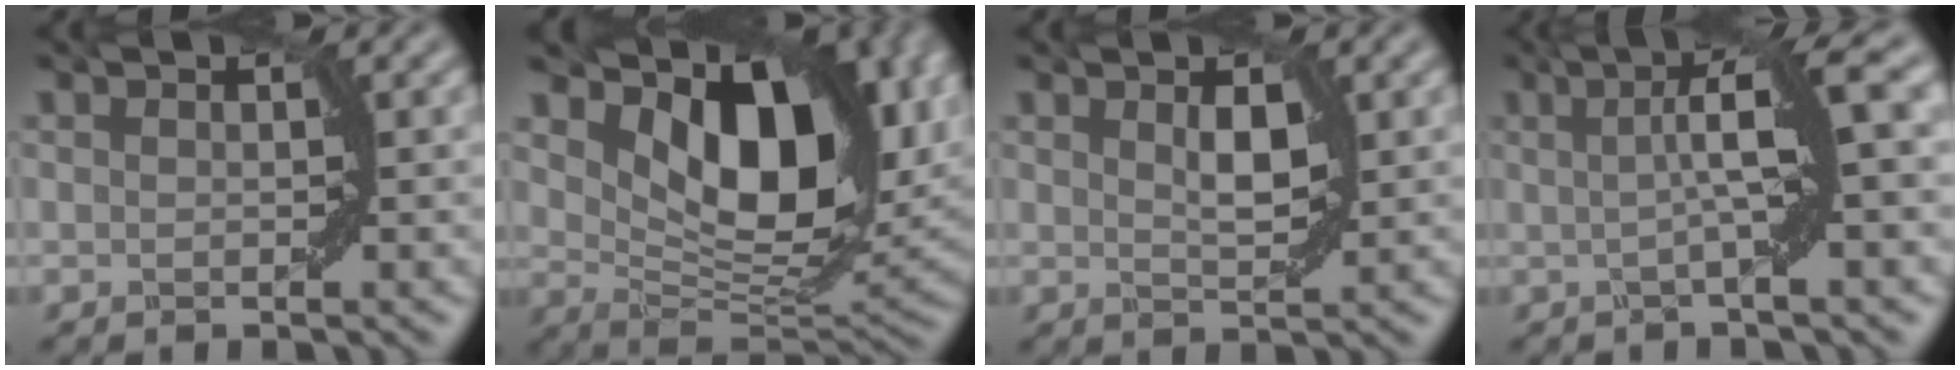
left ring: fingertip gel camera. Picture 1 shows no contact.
{"total": 11.9, "force": [4.3, 6.5, 9.0], "torque": [-0.135, -0.013, 0.081]}
{"total": 2.2, "force": [0.9, 0.7, 1.9], "torque": [-0.034, -0.002, 0.018]}
{"total": 6.6, "force": [1.2, 0.9, 6.4], "torque": [-0.098, 0.014, 0.014]}